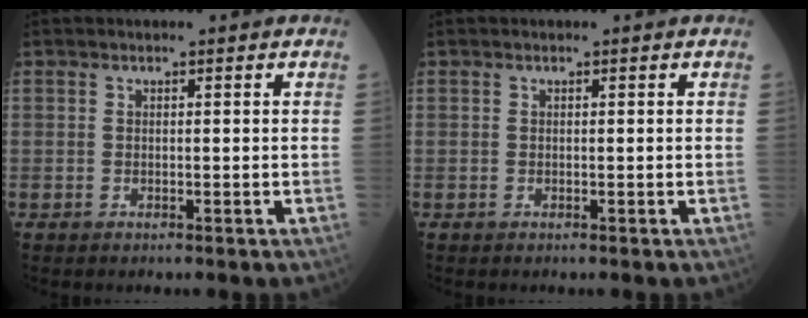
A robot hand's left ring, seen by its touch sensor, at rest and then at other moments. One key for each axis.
{"total": 0.0}